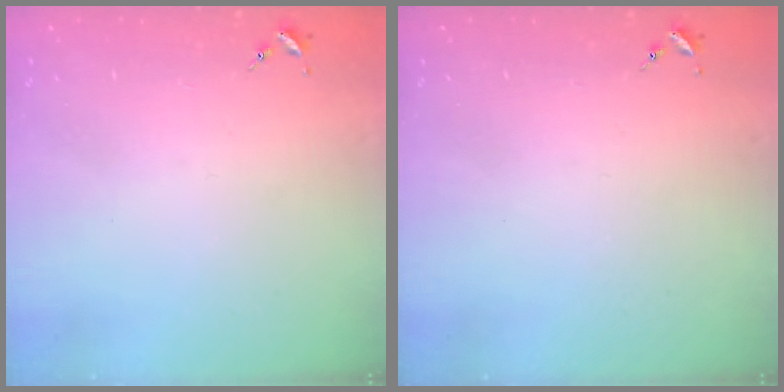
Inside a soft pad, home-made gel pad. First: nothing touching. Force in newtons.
{"total": 0.0}